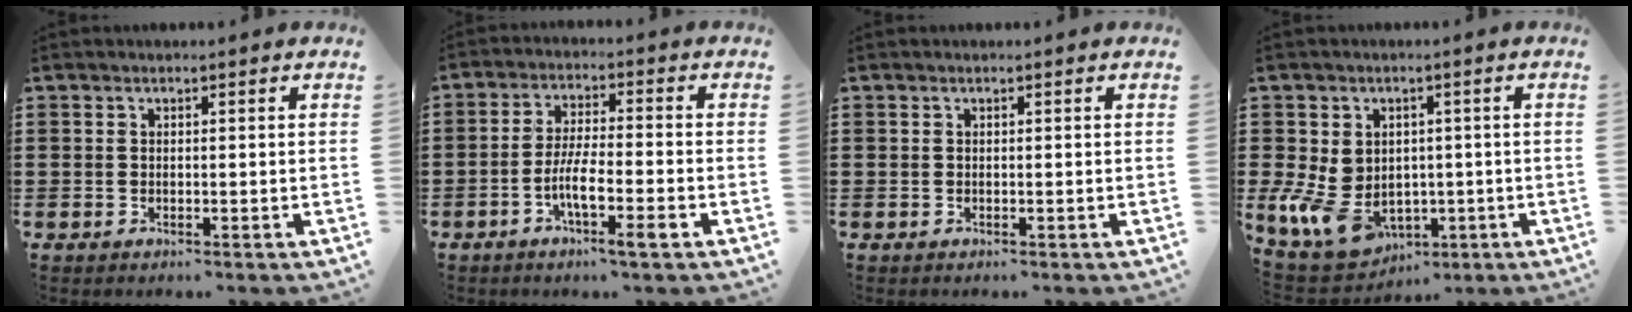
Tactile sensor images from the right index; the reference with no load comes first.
{"total": 7.0, "force": [-3.1, 1.1, 6.2], "torque": [-0.129, -0.010, -0.062]}
{"total": 0.0}
{"total": 8.8, "force": [-1.5, 7.0, 5.0], "torque": [-0.141, 0.000, -0.023]}